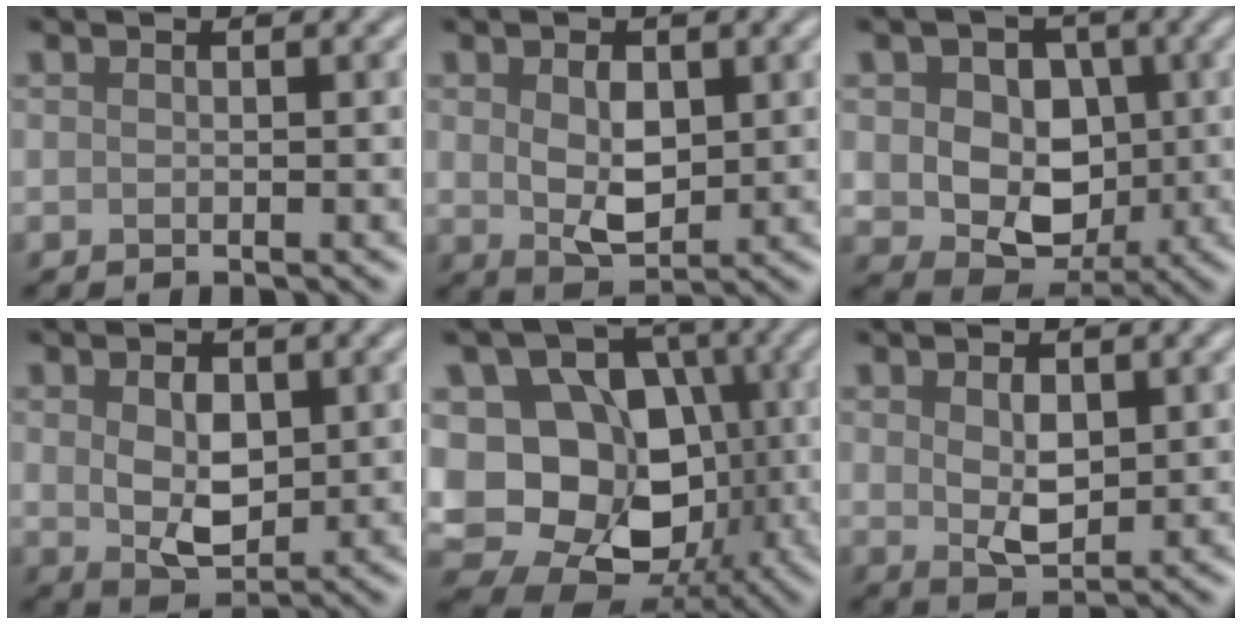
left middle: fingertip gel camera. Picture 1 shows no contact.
{"total": 4.1, "force": [0.5, 2.6, 3.2], "torque": [-0.060, -0.003, 0.015]}
{"total": 10.1, "force": [1.3, 8.2, 5.7], "torque": [-0.086, 0.023, 0.012]}
{"total": 4.6, "force": [0.4, 3.0, 3.5], "torque": [-0.065, -0.003, 0.014]}
{"total": 14.3, "force": [-1.3, 11.9, 7.8], "torque": [-0.134, -0.015, -0.027]}
{"total": 3.2, "force": [0.5, 1.9, 2.5], "torque": [-0.049, -0.001, 0.015]}